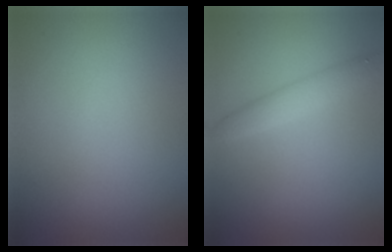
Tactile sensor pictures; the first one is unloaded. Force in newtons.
{"total": 2.1, "press": 2.1, "slide": 0.1}